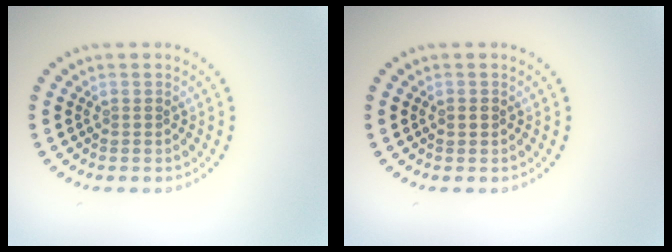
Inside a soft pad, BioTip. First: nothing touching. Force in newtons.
{"total": 1.1, "press": 1.1, "slide": 0.1}